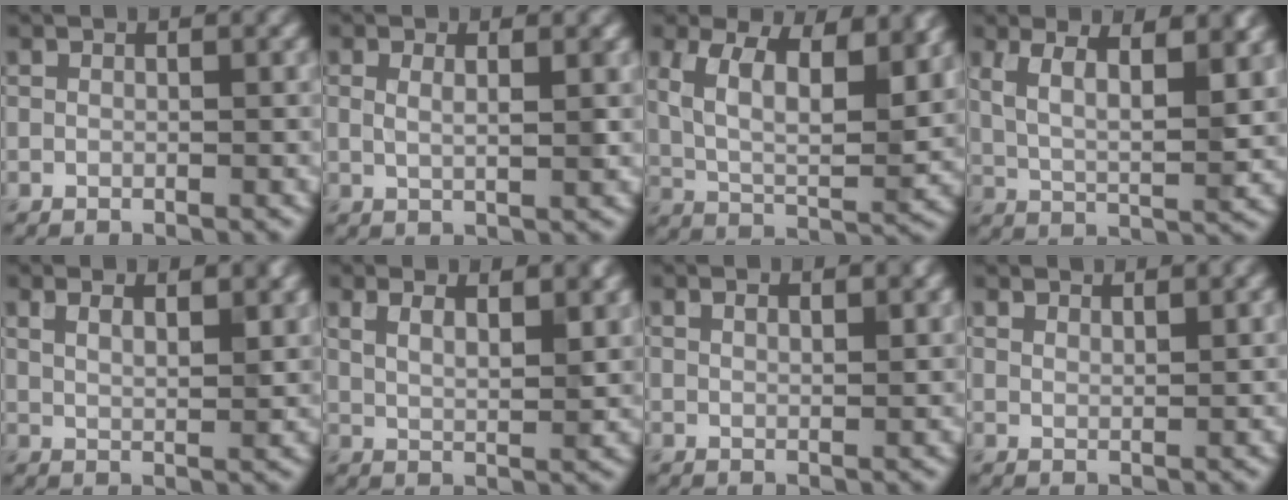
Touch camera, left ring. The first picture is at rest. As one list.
[{"total": 2.1, "force": [0.8, 0.8, 1.8], "torque": [-0.017, 0.002, 0.009]}, {"total": 10.0, "force": [4.6, 4.8, 7.4], "torque": [-0.126, 0.003, 0.069]}, {"total": 7.6, "force": [3.5, 2.8, 6.1], "torque": [-0.108, 0.005, 0.055]}, {"total": 4.3, "force": [2.8, 1.6, 2.8], "torque": [-0.026, 0.008, 0.030]}, {"total": 5.1, "force": [3.3, 1.9, 3.5], "torque": [-0.036, 0.012, 0.039]}, {"total": 1.6, "force": [1.1, 0.4, 1.0], "torque": [-0.013, -0.001, 0.018]}, {"total": 2.6, "force": [2.5, 0.5, 0.8], "torque": [-0.004, 0.000, 0.033]}]